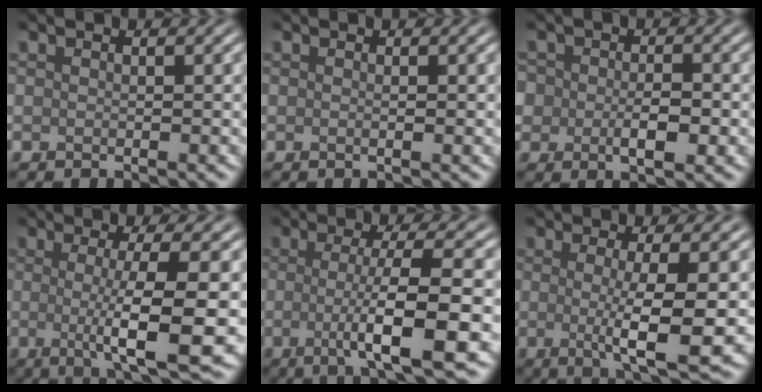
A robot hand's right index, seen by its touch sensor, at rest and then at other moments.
{"total": 0.7, "force": [0.0, 0.2, 0.7], "torque": [-0.009, 0.001, -0.001]}
{"total": 4.2, "force": [-0.8, 2.8, 3.0], "torque": [-0.048, -0.009, -0.016]}
{"total": 8.5, "force": [-0.8, 1.7, 8.2], "torque": [-0.119, -0.013, -0.011]}
{"total": 8.6, "force": [-1.5, 1.7, 8.3], "torque": [-0.123, -0.009, -0.027]}
{"total": 6.6, "force": [-0.5, 1.2, 6.5], "torque": [-0.100, -0.012, -0.007]}